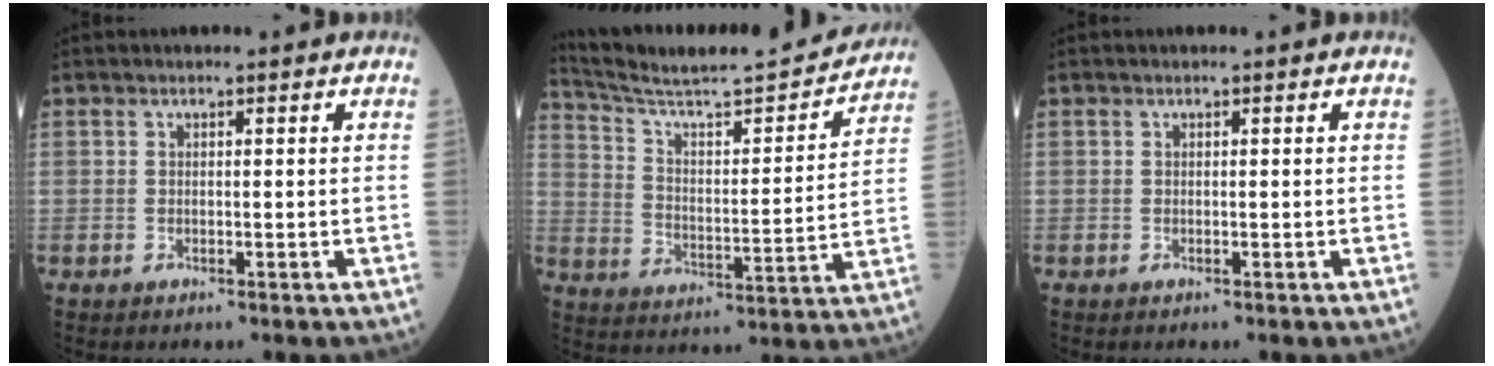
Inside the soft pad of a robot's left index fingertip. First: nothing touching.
{"total": 22.0, "force": [20.3, 1.3, 8.3], "torque": [-0.138, -0.022, 0.299]}
{"total": 0.0}